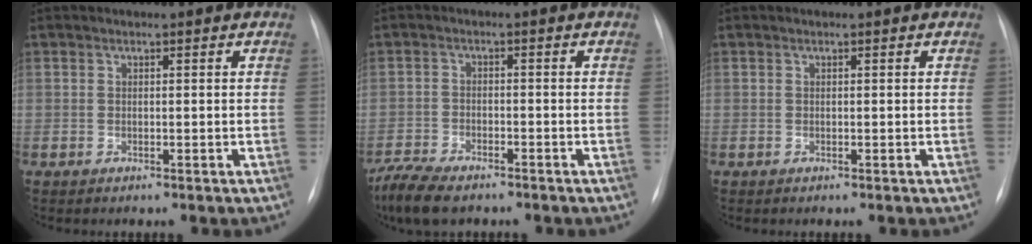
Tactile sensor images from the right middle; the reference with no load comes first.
{"total": 7.7, "force": [-6.1, 2.4, 4.0], "torque": [-0.079, -0.016, -0.110]}
{"total": 0.0}